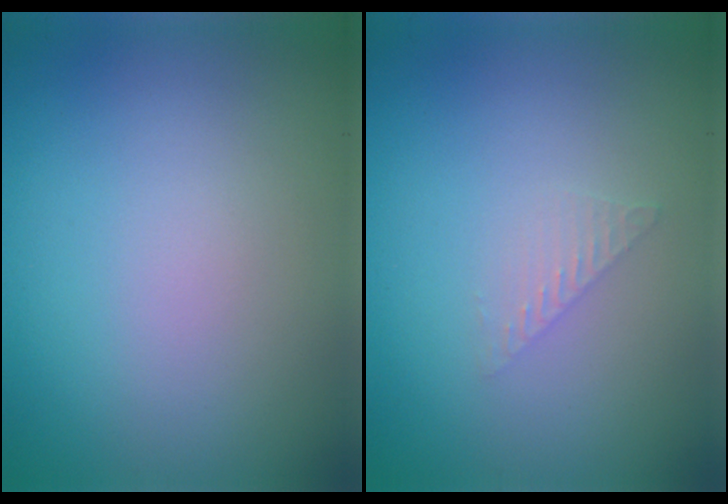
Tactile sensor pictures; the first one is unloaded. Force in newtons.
{"total": 1.0, "press": 1.0, "slide": 0.0}